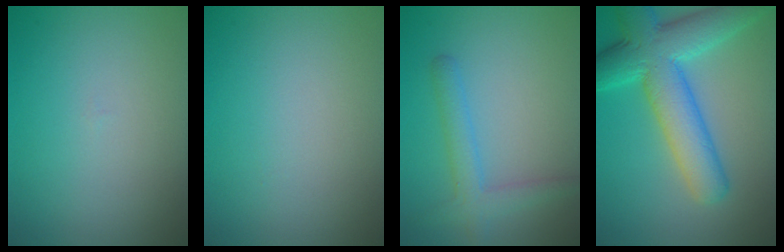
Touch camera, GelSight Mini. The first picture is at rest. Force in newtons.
{"total": 0.0}
{"total": 2.7, "press": 2.7, "slide": 0.1}
{"total": 7.0, "press": 7.0, "slide": 0.6}